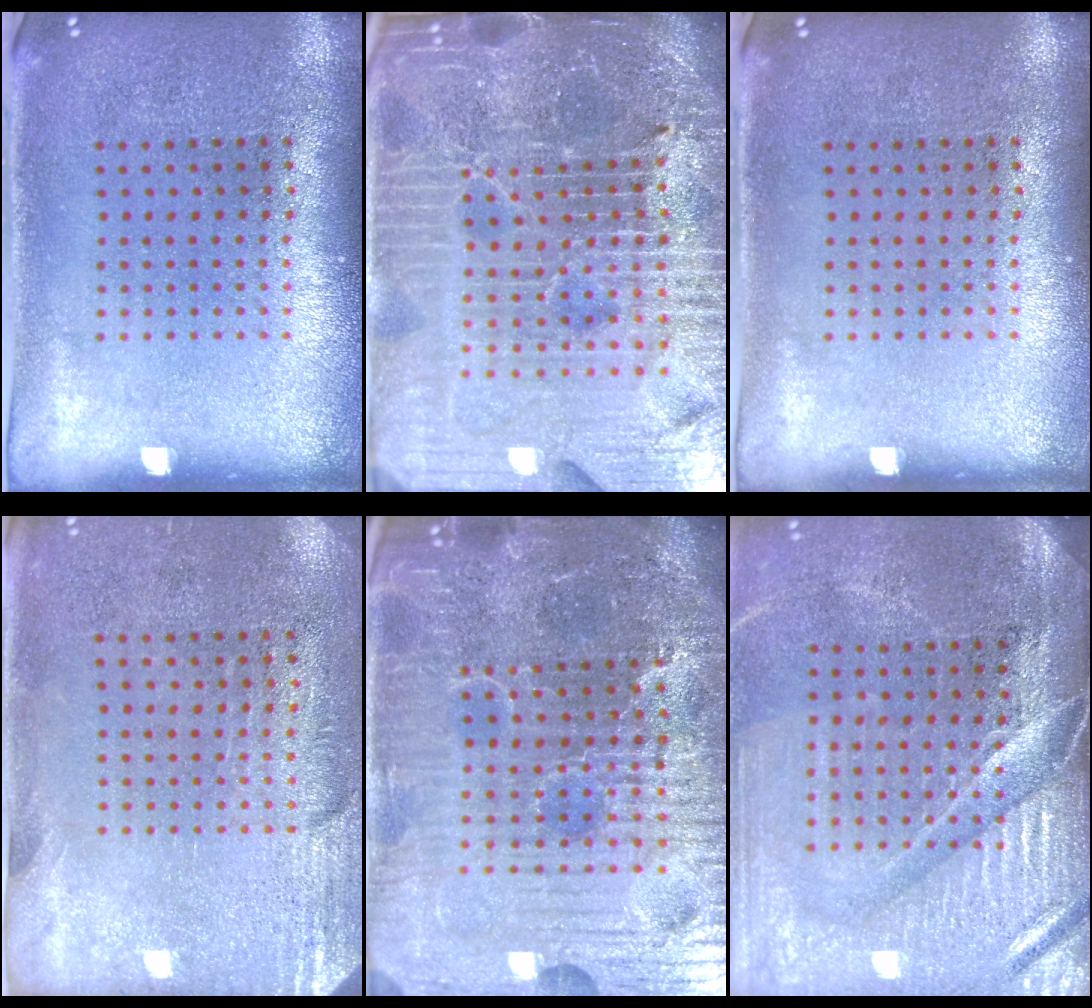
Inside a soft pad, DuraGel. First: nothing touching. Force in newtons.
{"total": 7.3, "press": 6.4, "slide": 3.7}
{"total": 0.0}
{"total": 2.8, "press": 2.4, "slide": 1.5}
{"total": 7.2, "press": 6.5, "slide": 3.3}
{"total": 4.6, "press": 4.0, "slide": 2.1}